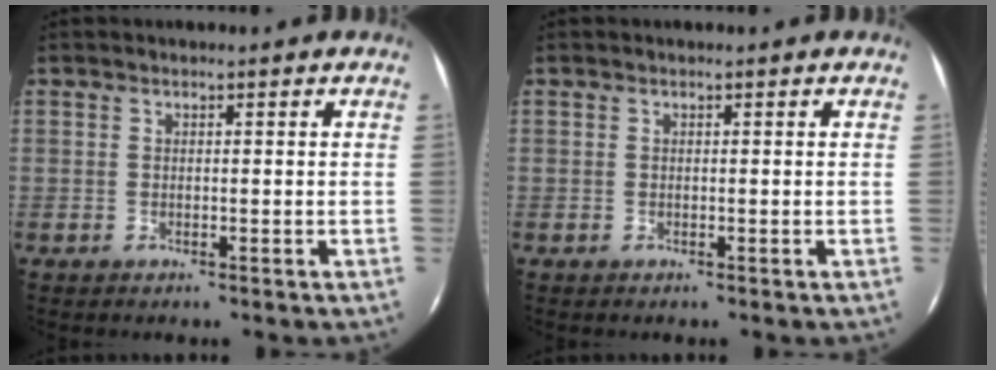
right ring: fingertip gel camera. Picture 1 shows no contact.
{"total": 0.0}